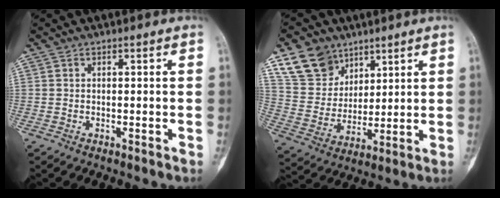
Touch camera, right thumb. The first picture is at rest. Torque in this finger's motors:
{"motor_torque": [-0.43, 2.01, 0.10, 0.07, -0.05]}